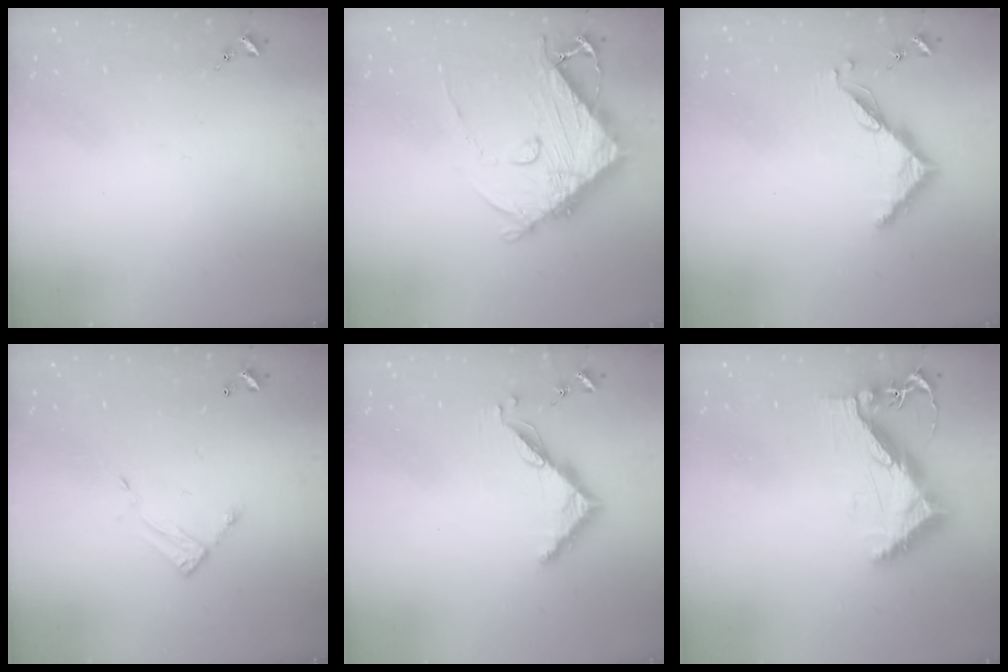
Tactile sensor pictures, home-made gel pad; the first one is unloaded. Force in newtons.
{"total": 14.2, "press": 14.1, "slide": 1.7}
{"total": 7.4, "press": 7.4, "slide": 0.7}
{"total": 7.1, "press": 7.1, "slide": 0.5}
{"total": 7.4, "press": 7.4, "slide": 0.7}
{"total": 11.1, "press": 11.0, "slide": 1.3}